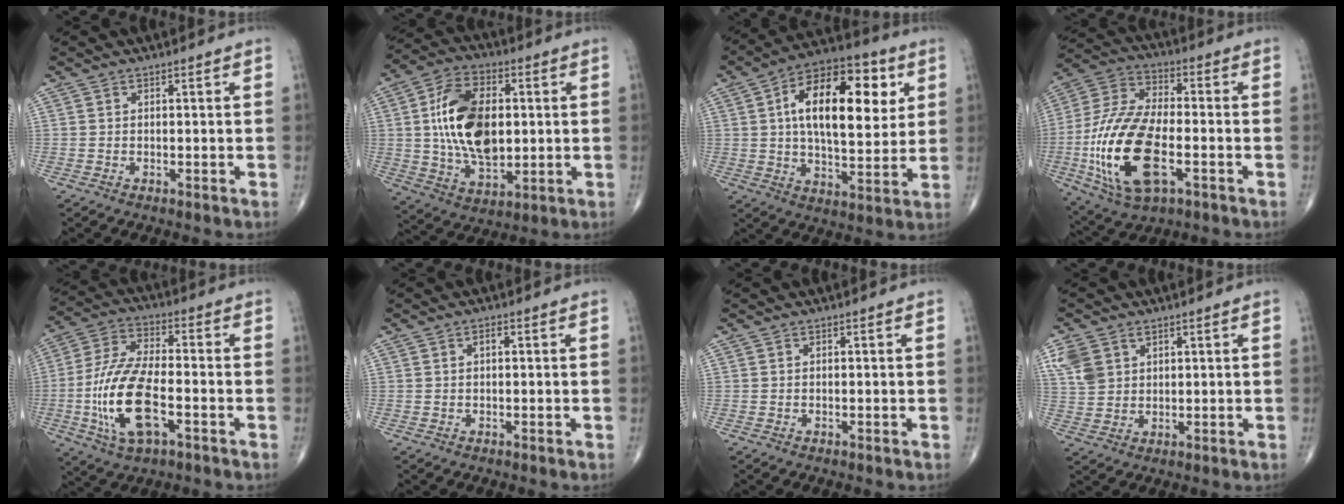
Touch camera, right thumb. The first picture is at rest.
{"total": 17.6, "force": [1.7, 10.3, 14.2], "torque": [-0.237, -0.001, 0.034]}
{"total": 20.9, "force": [5.2, 10.4, 17.4], "torque": [-0.244, 0.000, 0.074]}
{"total": 21.2, "force": [-5.4, 10.0, 17.8], "torque": [-0.376, 0.013, -0.093]}
{"total": 15.9, "force": [-4.4, 6.8, 13.7], "torque": [-0.286, 0.020, -0.080]}
{"total": 1.2, "force": [0.3, 0.5, 1.0], "torque": [-0.018, 0.004, 0.004]}
{"total": 0.0}
{"total": 6.3, "force": [2.9, 4.5, 3.3], "torque": [-0.060, -0.003, 0.064]}